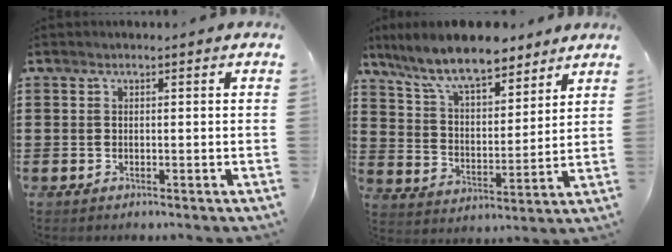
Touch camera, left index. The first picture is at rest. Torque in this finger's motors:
{"motor_torque": [2.14, 0.00, 0.63, 0.21]}